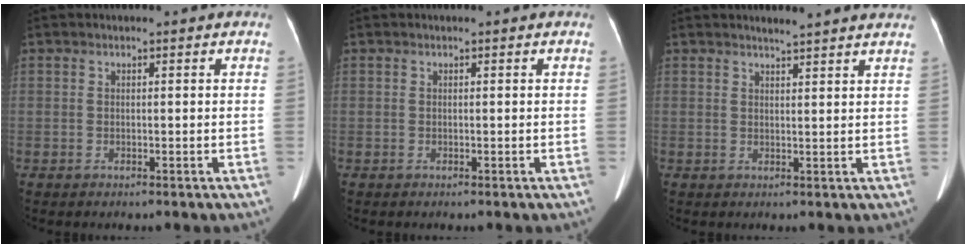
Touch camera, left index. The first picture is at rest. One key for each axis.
{"total": 0.0}
{"total": 6.1, "fx": 5.6, "fy": -0.2, "fz": 2.3, "tx": -0.034, "ty": 0.009, "tz": 0.058}